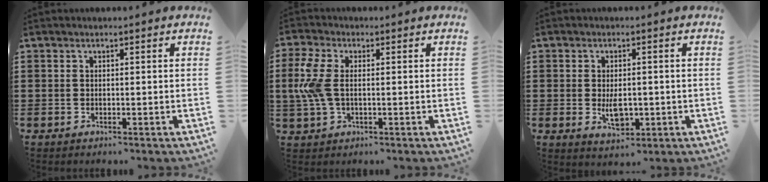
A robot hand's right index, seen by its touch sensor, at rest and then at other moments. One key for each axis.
{"total": 6.5, "fx": 0.5, "fy": 3.2, "fz": 5.6, "tx": -0.152, "ty": -0.006, "tz": -0.002}
{"total": 4.3, "fx": -0.4, "fy": 2.3, "fz": 3.6, "tx": -0.068, "ty": -0.005, "tz": -0.009}